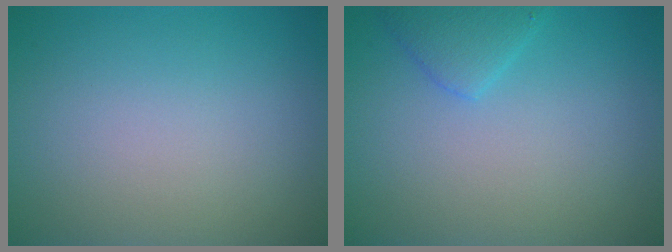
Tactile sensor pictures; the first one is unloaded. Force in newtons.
{"total": 2.1, "press": 2.1, "slide": 0.1}